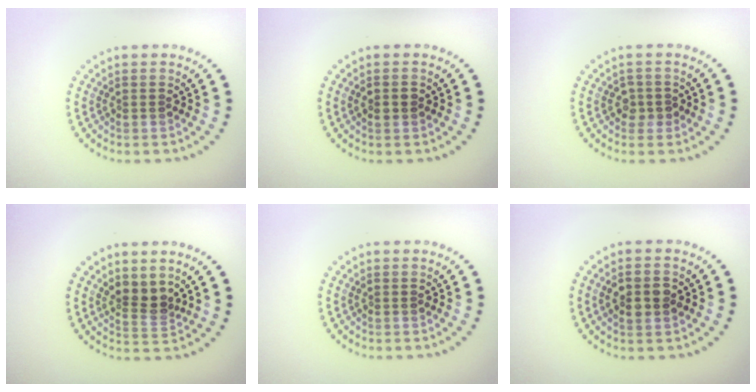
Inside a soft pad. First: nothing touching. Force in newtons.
{"total": 1.0, "press": 1.0, "slide": 0.1}
{"total": 1.4, "press": 1.3, "slide": 0.6}
{"total": 2.3, "press": 1.9, "slide": 1.4}
{"total": 0.0}
{"total": 2.7, "press": 2.7, "slide": 0.2}